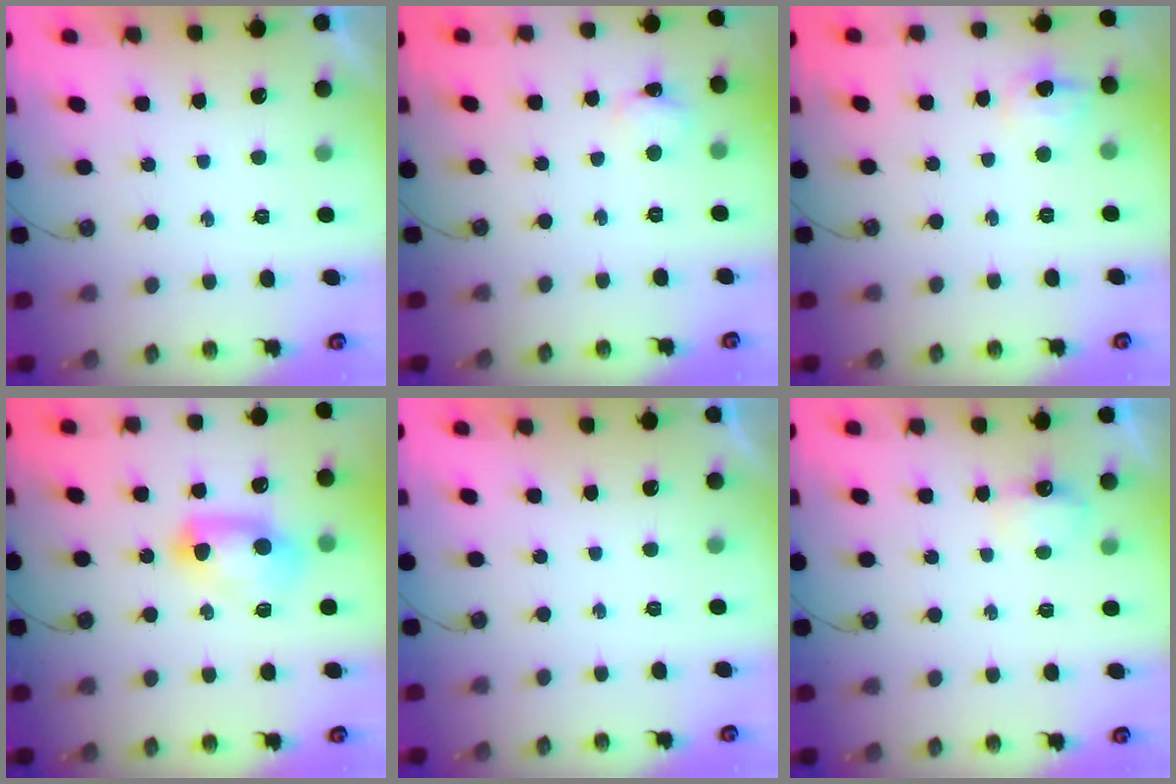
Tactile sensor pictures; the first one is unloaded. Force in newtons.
{"total": 3.0, "press": 3.0, "slide": 0.4}
{"total": 8.7, "press": 8.6, "slide": 0.8}
{"total": 12.7, "press": 12.4, "slide": 2.7}
{"total": 0.0}
{"total": 4.8, "press": 4.7, "slide": 0.7}